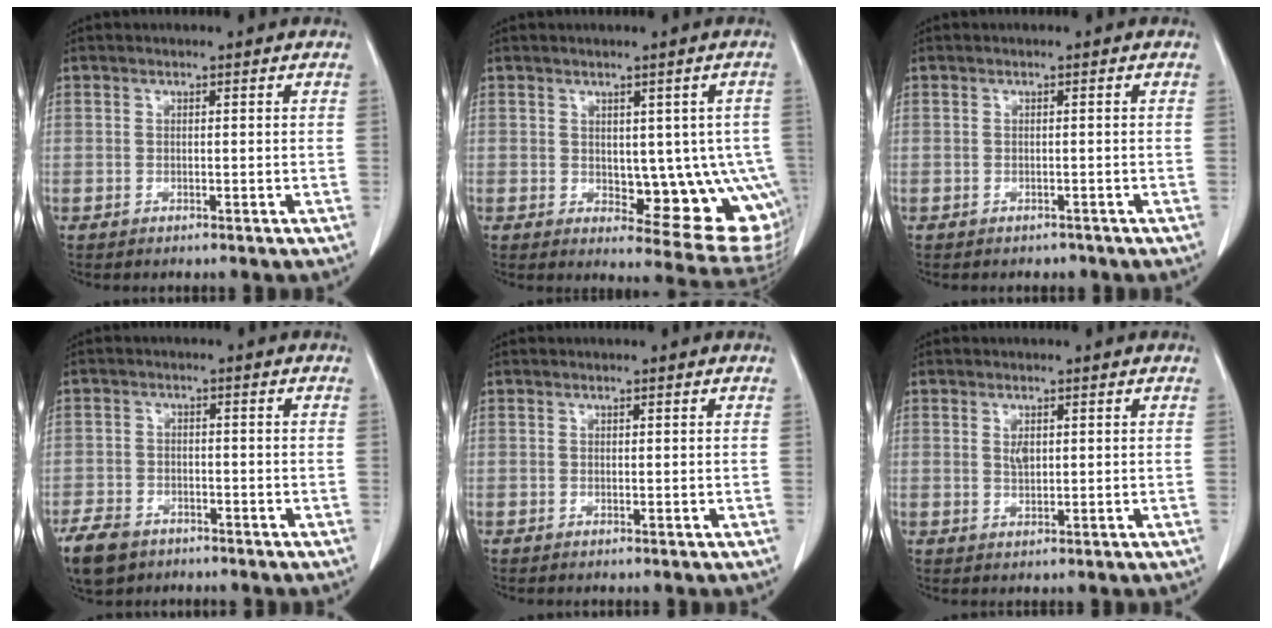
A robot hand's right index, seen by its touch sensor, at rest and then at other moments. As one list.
[{"total": 11.6, "force": [-0.7, 5.1, 10.4], "torque": [-0.101, -0.001, 0.006]}, {"total": 1.6, "force": [-1.3, 0.8, 0.2], "torque": [-0.007, -0.001, -0.018]}, {"total": 7.0, "force": [-5.0, 4.0, 2.8], "torque": [-0.059, -0.005, -0.084]}, {"total": 0.0}, {"total": 1.9, "force": [0.6, 0.9, 1.5], "torque": [-0.029, -0.002, 0.014]}]